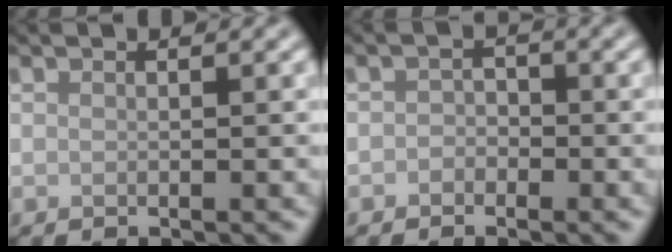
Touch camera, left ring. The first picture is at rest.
{"total": 1.2, "force": [-0.7, 1.0, 0.3], "torque": [0.000, 0.002, -0.015]}